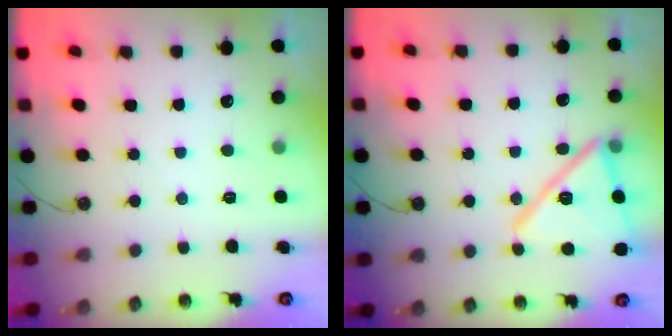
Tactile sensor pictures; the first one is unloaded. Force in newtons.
{"total": 19.2, "press": 19.2, "slide": 0.5}